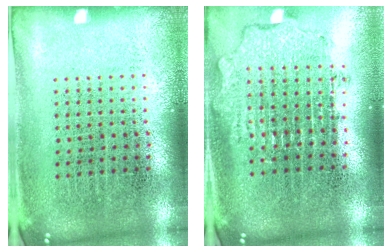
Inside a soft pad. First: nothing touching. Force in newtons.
{"total": 1.9, "press": 1.4, "slide": 1.2}